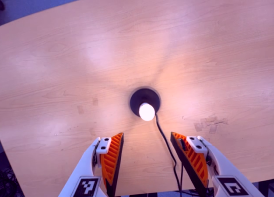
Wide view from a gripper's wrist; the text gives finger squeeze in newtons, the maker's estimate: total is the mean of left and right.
{"total": 0.0}